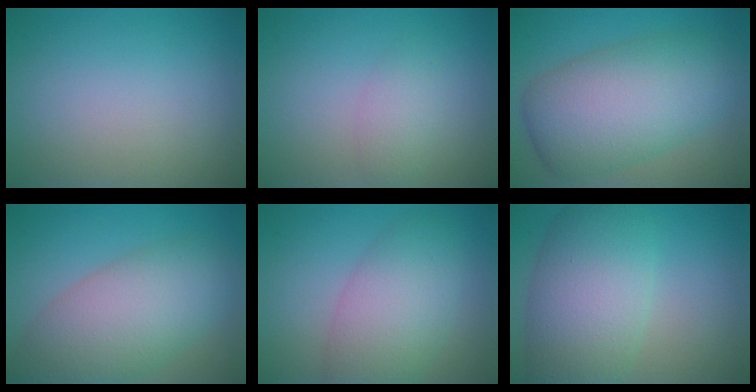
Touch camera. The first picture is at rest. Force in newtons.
{"total": 2.0, "press": 2.0, "slide": 0.1}
{"total": 9.6, "press": 9.6, "slide": 0.4}
{"total": 8.1, "press": 8.1, "slide": 0.6}
{"total": 6.2, "press": 6.1, "slide": 0.3}
{"total": 8.6, "press": 8.6, "slide": 0.4}